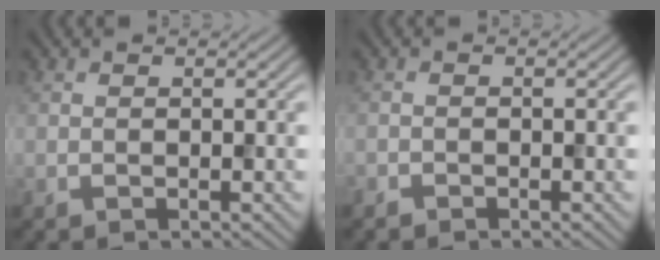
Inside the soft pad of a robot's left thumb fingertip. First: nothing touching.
{"total": 1.0, "force": [-0.9, 0.4, 0.1], "torque": [-0.002, -0.003, -0.020]}